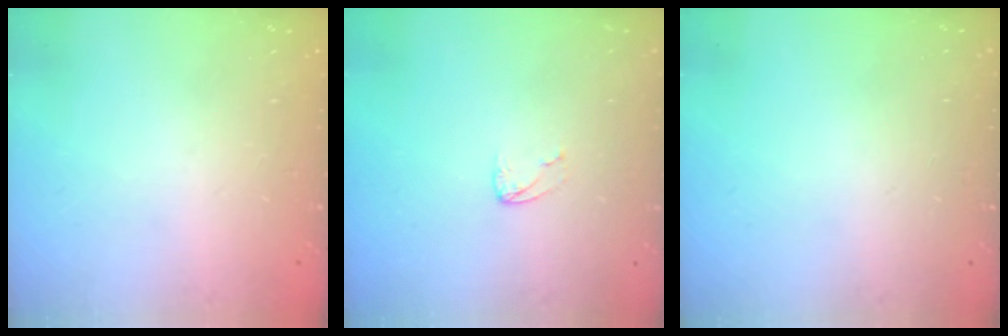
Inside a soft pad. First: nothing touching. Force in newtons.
{"total": 3.6, "press": 3.6, "slide": 0.3}
{"total": 0.0}